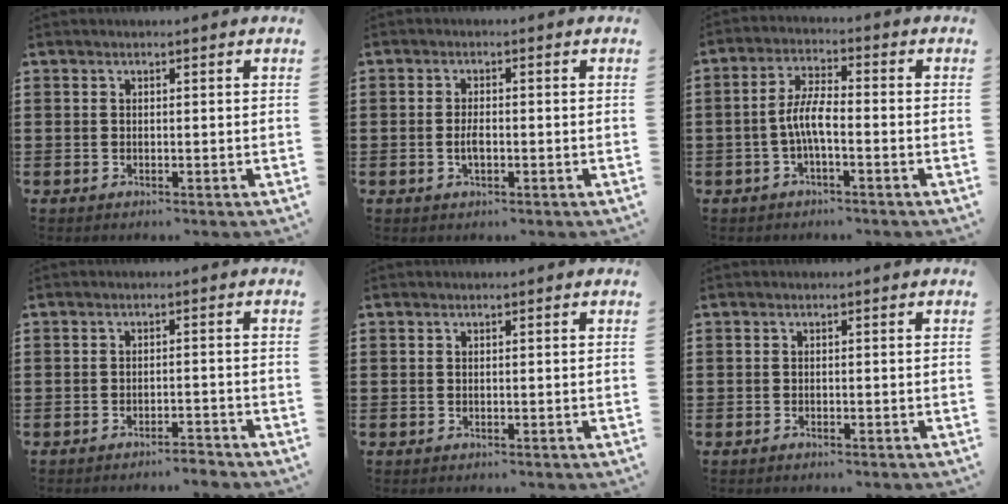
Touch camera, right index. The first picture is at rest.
{"total": 2.4, "force": [-0.5, 1.0, 2.2], "torque": [-0.049, -0.001, -0.012]}
{"total": 5.5, "force": [-1.5, 1.5, 5.1], "torque": [-0.117, -0.002, -0.037]}
{"total": 2.4, "force": [-2.3, -0.1, 0.6], "torque": [-0.013, 0.001, -0.047]}
{"total": 0.0}
{"total": 0.6, "force": [-0.6, 0.1, 0.1], "torque": [-0.003, -0.001, -0.012]}